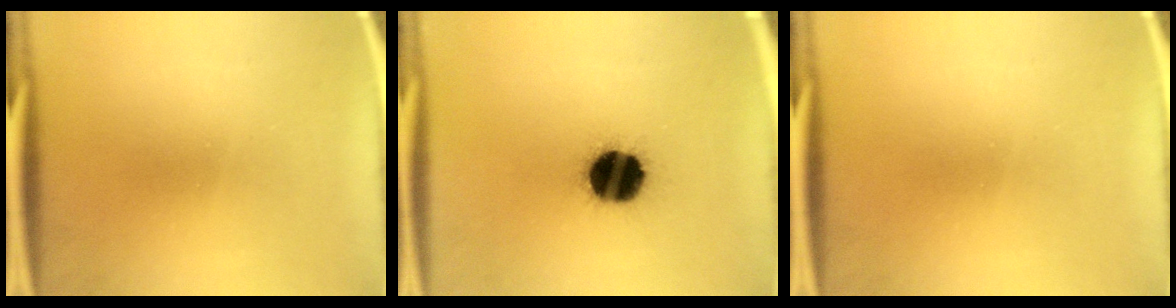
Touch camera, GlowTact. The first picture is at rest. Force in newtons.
{"total": 16.3}
{"total": 0.0}